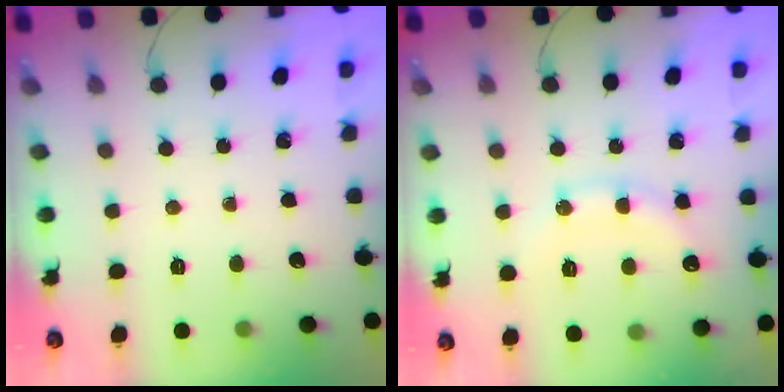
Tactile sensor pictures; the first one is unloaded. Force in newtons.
{"total": 13.2, "press": 13.2, "slide": 0.8}